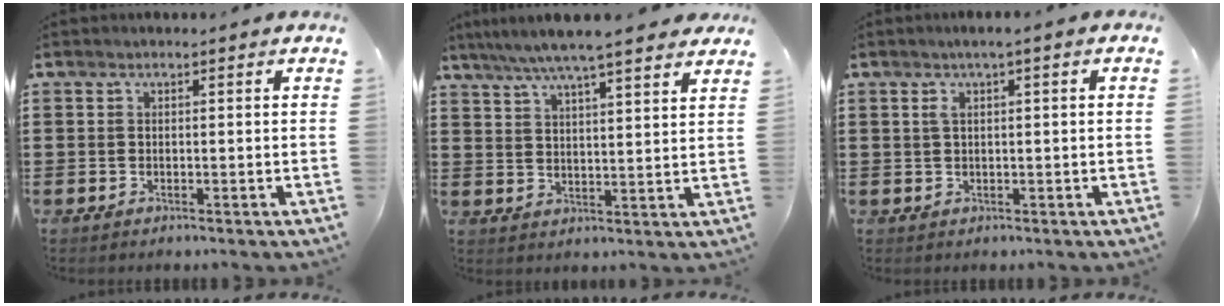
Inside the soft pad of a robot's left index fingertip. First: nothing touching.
{"total": 5.9, "force": [5.1, 0.2, 3.0], "torque": [-0.077, -0.016, 0.088]}
{"total": 1.9, "force": [0.2, 0.2, 1.9], "torque": [-0.035, -0.001, 0.004]}